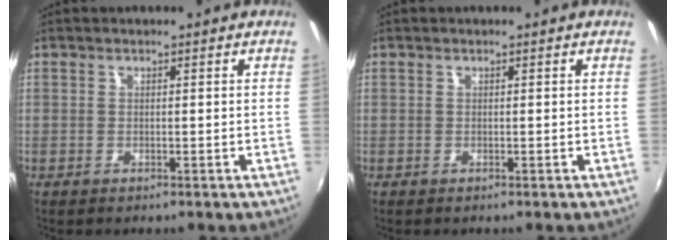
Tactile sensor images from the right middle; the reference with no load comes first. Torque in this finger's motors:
{"motor_torque": [0.00, 0.00, 0.00, 0.00]}